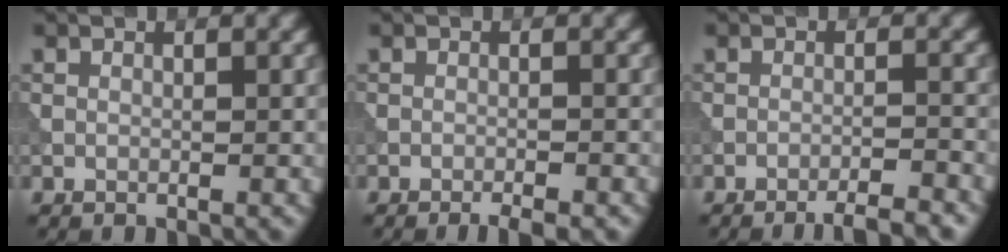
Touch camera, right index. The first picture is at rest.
{"total": 2.2, "force": [-1.7, 0.4, 1.4], "torque": [-0.021, 0.005, -0.025]}
{"total": 4.6, "force": [-4.0, 0.7, 2.3], "torque": [-0.024, 0.009, -0.059]}